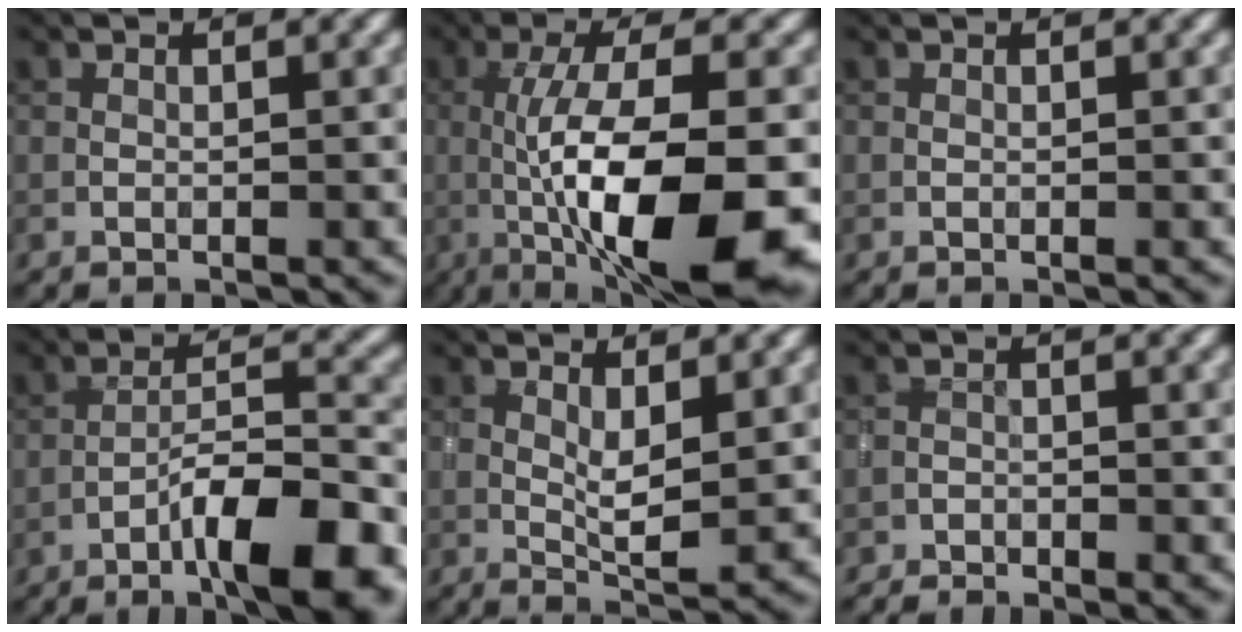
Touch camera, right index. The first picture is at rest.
{"total": 13.0, "force": [-2.4, 3.9, 12.1], "torque": [-0.191, -0.014, -0.039]}
{"total": 0.0}
{"total": 8.9, "force": [-5.1, 1.7, 7.1], "torque": [-0.114, 0.017, -0.081]}
{"total": 3.1, "force": [0.6, 1.0, 2.8], "torque": [-0.049, -0.008, 0.014]}
{"total": 2.4, "force": [-2.3, 0.7, 0.3], "torque": [-0.006, 0.002, -0.040]}